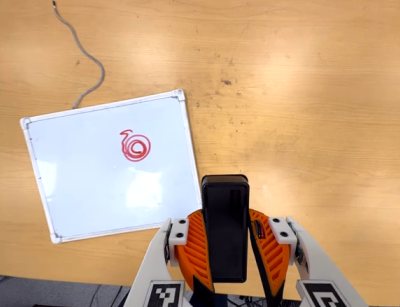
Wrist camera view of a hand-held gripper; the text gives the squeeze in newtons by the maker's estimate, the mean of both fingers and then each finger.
{"total": 8.7, "left": 7.5, "right": 9.9}